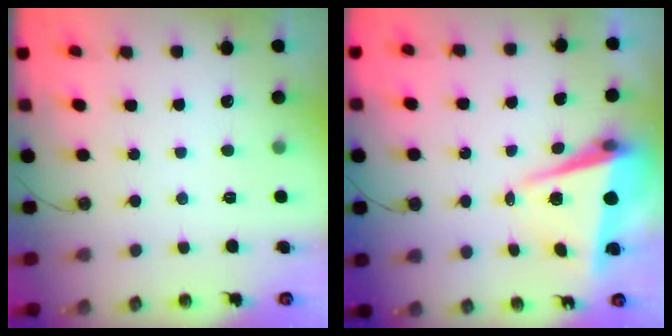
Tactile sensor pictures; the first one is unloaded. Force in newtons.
{"total": 6.6, "press": 6.4, "slide": 1.5}